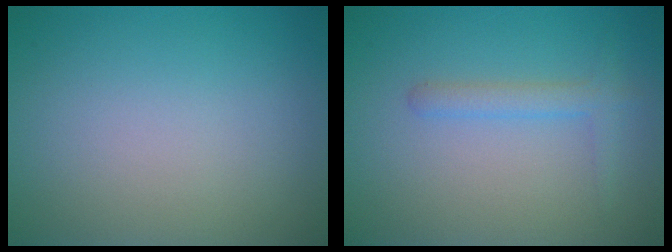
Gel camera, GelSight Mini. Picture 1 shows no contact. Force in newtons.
{"total": 1.7, "press": 1.7, "slide": 0.1}